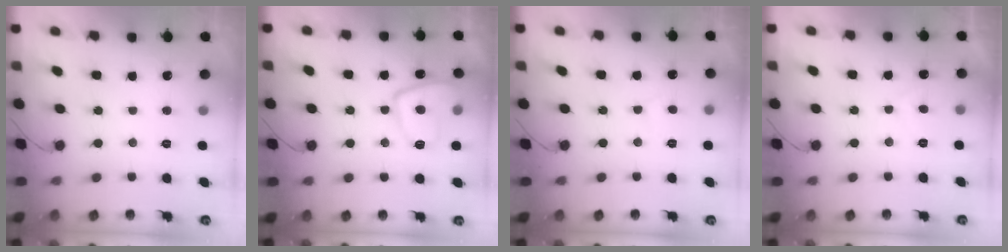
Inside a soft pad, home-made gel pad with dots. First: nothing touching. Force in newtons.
{"total": 10.4, "press": 10.3, "slide": 1.1}
{"total": 3.0, "press": 3.0, "slide": 0.2}
{"total": 1.1, "press": 0.9, "slide": 0.6}